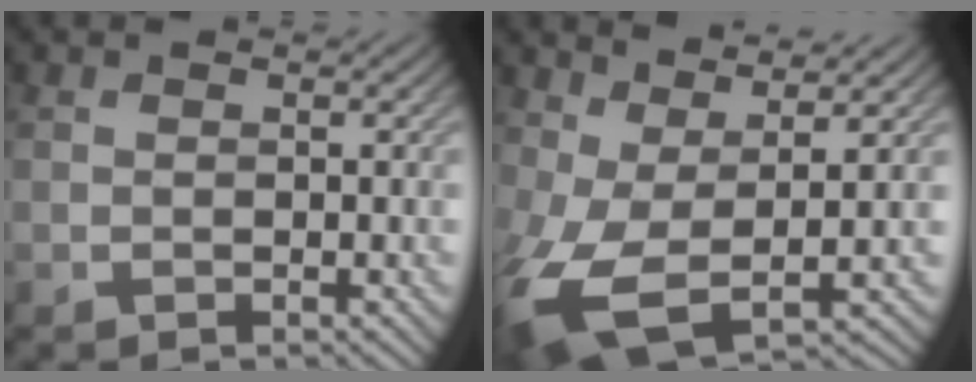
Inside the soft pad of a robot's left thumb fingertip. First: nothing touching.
{"total": 10.2, "force": [-0.6, 4.8, 8.9], "torque": [-0.227, -0.022, -0.005]}